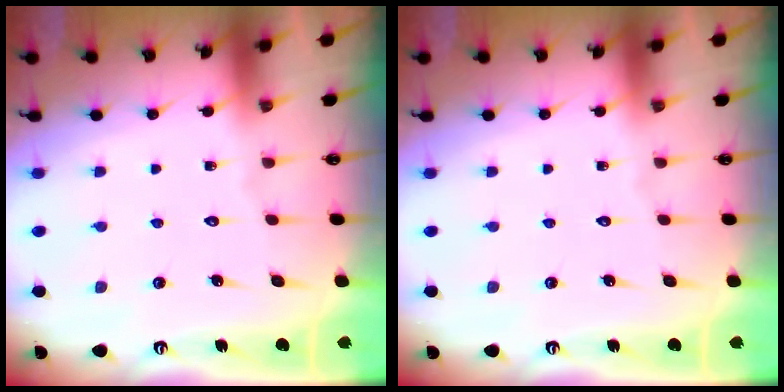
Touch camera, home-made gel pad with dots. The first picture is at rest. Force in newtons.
{"total": 0.0}